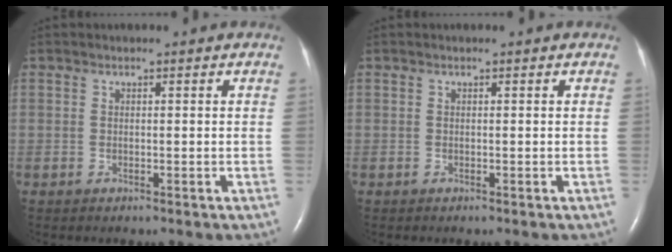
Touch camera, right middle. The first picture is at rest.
{"total": 0.0}